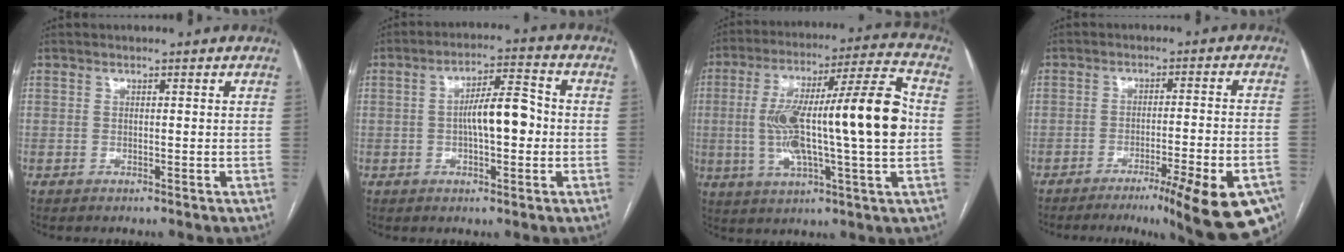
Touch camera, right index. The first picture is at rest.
{"total": 7.8, "force": [-0.5, 2.2, 7.4], "torque": [-0.131, 0.020, -0.010]}
{"total": 20.8, "force": [-0.1, 2.0, 20.7], "torque": [-0.357, 0.028, -0.007]}
{"total": 18.9, "force": [-12.5, 1.9, 14.0], "torque": [-0.108, 0.001, -0.167]}